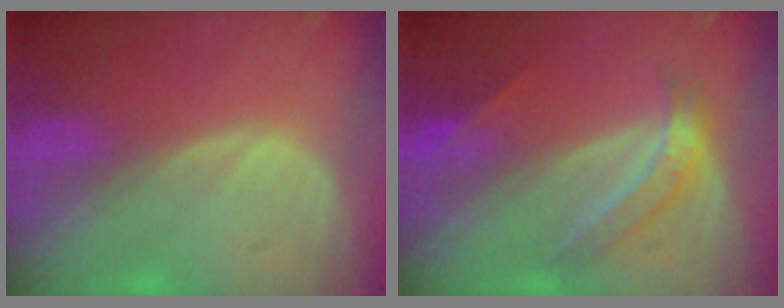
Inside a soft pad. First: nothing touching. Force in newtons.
{"total": 5.6, "press": 4.8, "slide": 2.9}